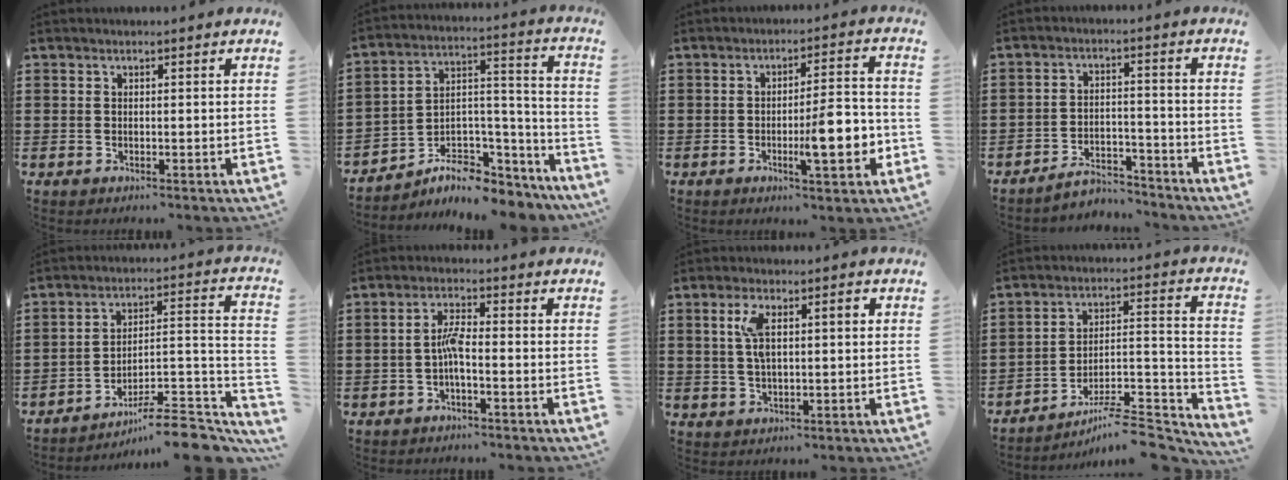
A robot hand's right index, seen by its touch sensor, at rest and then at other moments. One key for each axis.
{"total": 6.1, "fx": -5.0, "fy": 2.9, "fz": 1.8, "tx": -0.029, "ty": 0.002, "tz": -0.089}
{"total": 9.2, "fx": -2.4, "fy": 2.3, "fz": 8.5, "tx": -0.118, "ty": -0.002, "tz": -0.037}
{"total": 4.6, "fx": -4.5, "fy": 0.4, "fz": 1.0, "tx": -0.023, "ty": 0.005, "tz": -0.091}
{"total": 9.3, "fx": -7.6, "fy": 1.3, "fz": 5.2, "tx": -0.070, "ty": 0.010, "tz": -0.146}
{"total": 3.6, "fx": -1.0, "fy": 0.7, "fz": 3.4, "tx": -0.073, "ty": -0.001, "tz": -0.022}
{"total": 6.1, "fx": 1.4, "fy": 2.1, "fz": 5.5, "tx": -0.103, "ty": 0.008, "tz": 0.019}
{"total": 8.0, "fx": -6.8, "fy": 1.3, "fz": 4.0, "tx": -0.055, "ty": 0.005, "tz": -0.128}